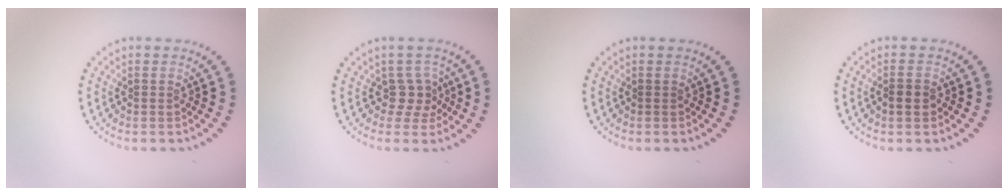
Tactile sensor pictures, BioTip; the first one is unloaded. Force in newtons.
{"total": 2.0, "press": 1.6, "slide": 1.3}
{"total": 0.0}
{"total": 1.6, "press": 1.5, "slide": 0.3}